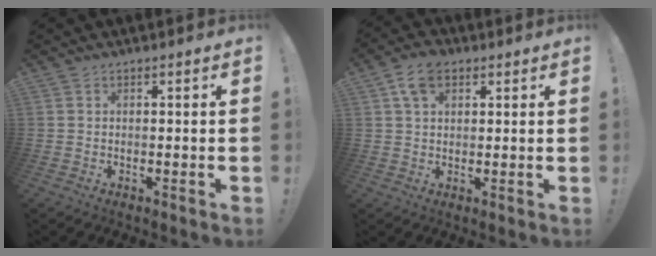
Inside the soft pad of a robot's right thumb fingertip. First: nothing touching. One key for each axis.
{"total": 7.3, "fx": 3.4, "fy": 4.6, "fz": 4.6, "tx": -0.071, "ty": 0.000, "tz": 0.063}